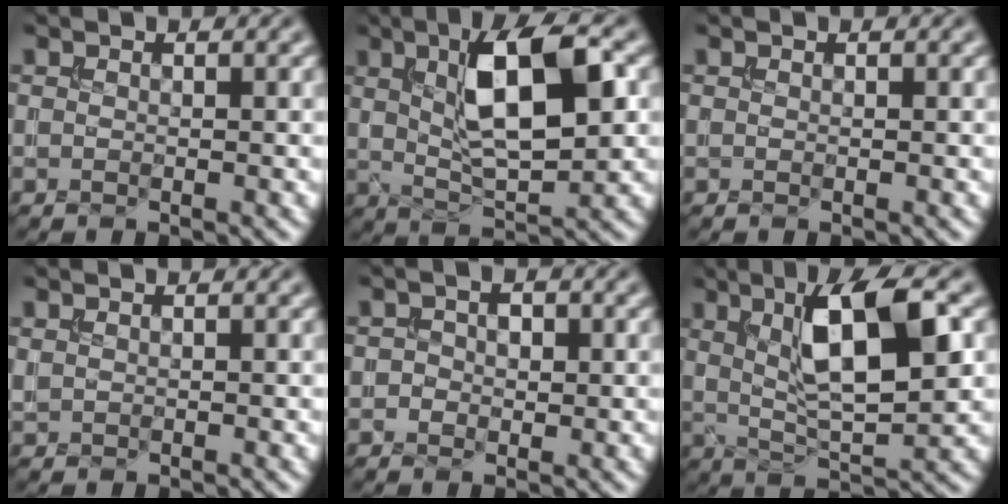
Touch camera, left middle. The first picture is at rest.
{"total": 9.0, "force": [2.2, 3.3, 8.1], "torque": [-0.134, 0.005, 0.037]}
{"total": 0.0}
{"total": 0.5, "force": [0.4, 0.3, 0.2], "torque": [-0.008, 0.000, 0.012]}
{"total": 2.0, "force": [0.1, 1.7, 1.1], "torque": [-0.007, 0.004, -0.010]}
{"total": 8.8, "force": [2.4, 2.6, 8.1], "torque": [-0.133, 0.001, 0.041]}